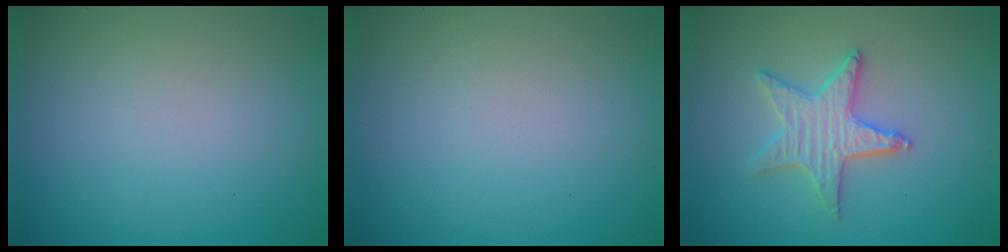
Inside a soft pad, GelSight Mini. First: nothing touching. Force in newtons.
{"total": 0.0}
{"total": 3.0, "press": 3.0, "slide": 0.4}